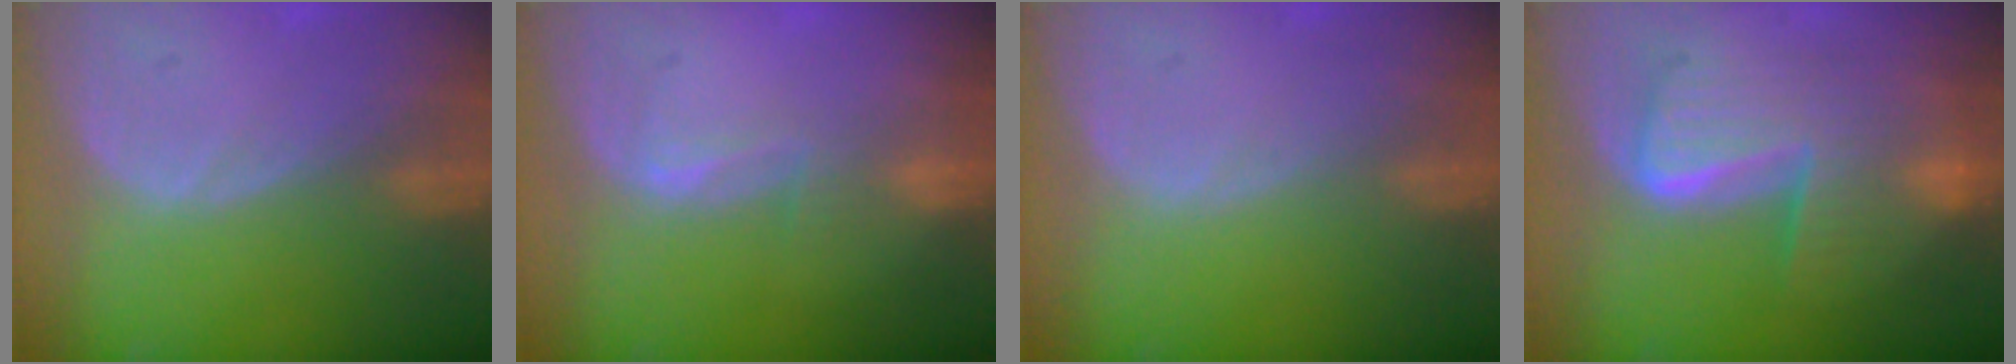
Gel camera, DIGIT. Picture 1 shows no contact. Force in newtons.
{"total": 2.6, "press": 2.0, "slide": 1.6}
{"total": 0.0}
{"total": 10.3, "press": 10.3, "slide": 0.9}